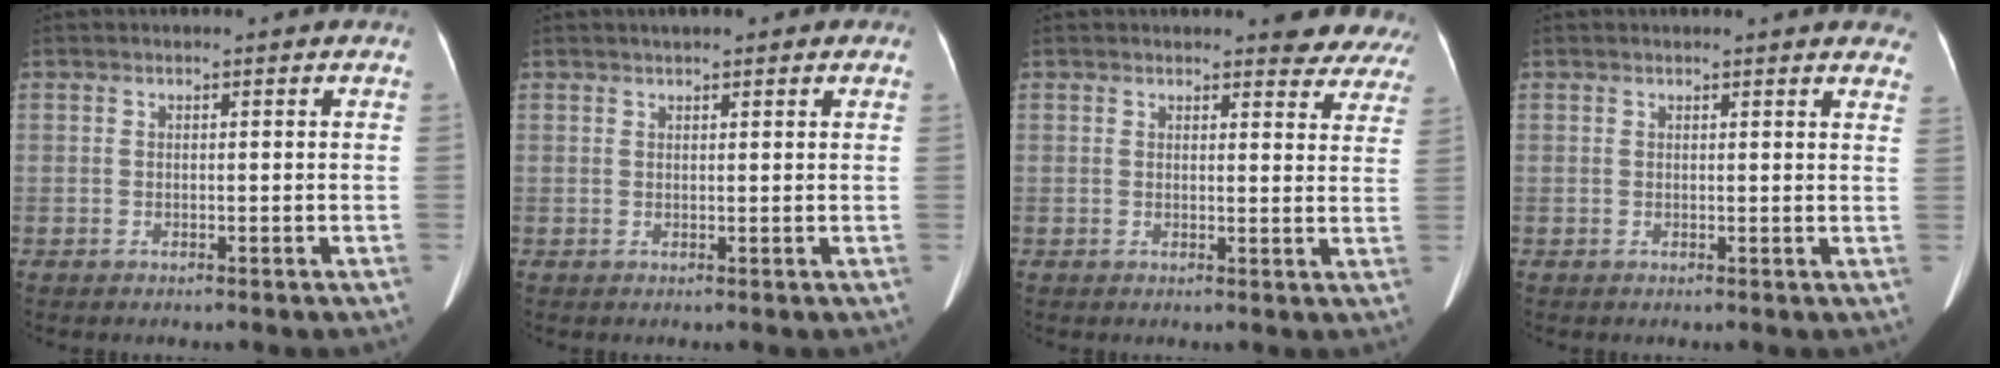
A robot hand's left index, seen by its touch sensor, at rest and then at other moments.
{"total": 2.8, "force": [2.0, 0.8, 1.8], "torque": [-0.026, 0.017, 0.027]}
{"total": 7.6, "force": [7.2, 2.0, 1.3], "torque": [0.018, -0.022, 0.049]}
{"total": 8.0, "force": [7.4, 1.5, 2.7], "torque": [-0.010, -0.011, 0.055]}